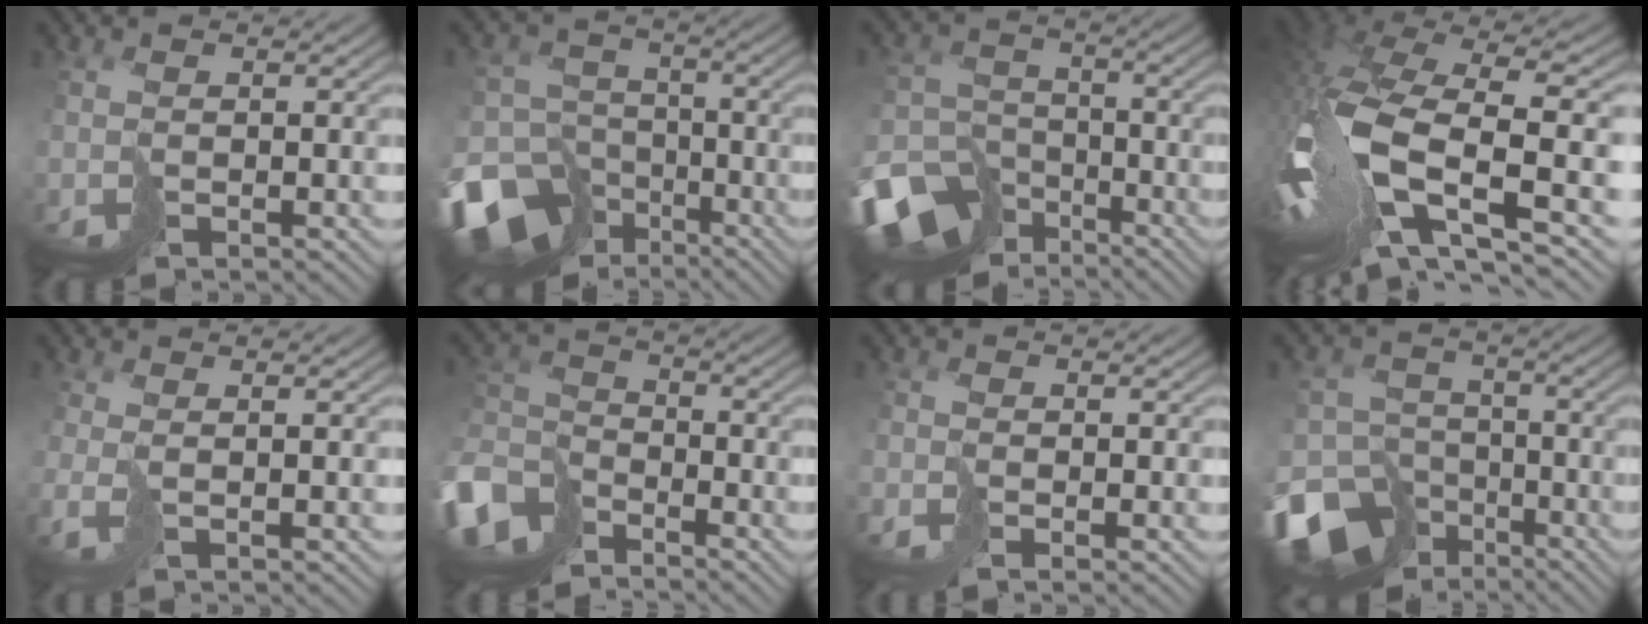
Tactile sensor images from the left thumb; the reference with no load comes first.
{"total": 16.4, "force": [-9.7, 12.0, 5.5], "torque": [-0.170, -0.061, -0.144]}
{"total": 13.4, "force": [-9.1, 8.6, 4.6], "torque": [-0.135, -0.047, -0.139]}
{"total": 15.8, "force": [-1.5, 8.0, 13.5], "torque": [-0.332, -0.032, 0.007]}
{"total": 1.8, "force": [-0.6, 0.6, 1.5], "torque": [-0.041, -0.002, -0.013]}
{"total": 9.8, "force": [-6.0, 6.2, 4.6], "torque": [-0.135, -0.019, -0.128]}
{"total": 1.6, "force": [-1.2, 0.7, 0.8], "torque": [-0.021, -0.006, -0.028]}
{"total": 15.1, "force": [-9.5, 10.8, 4.6], "torque": [-0.135, -0.060, -0.144]}